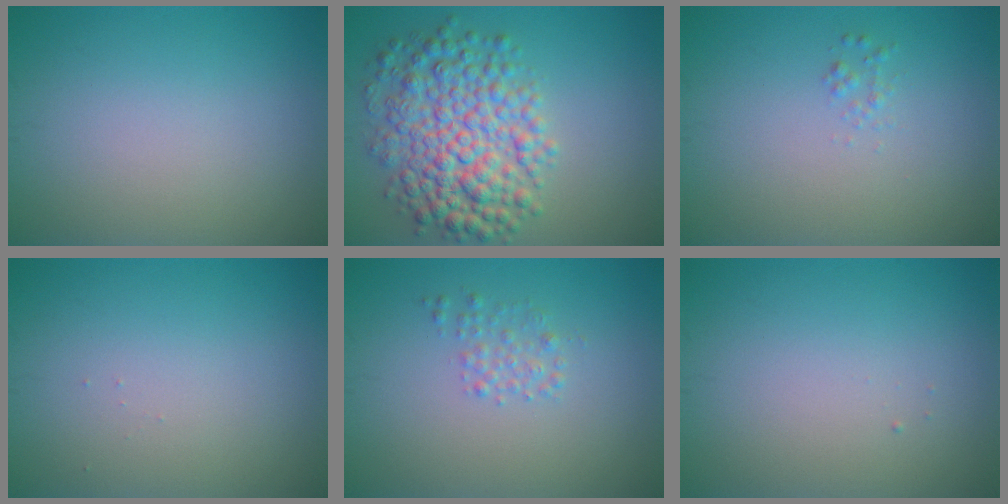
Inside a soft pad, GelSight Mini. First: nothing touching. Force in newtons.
{"total": 7.7, "press": 7.7, "slide": 0.1}
{"total": 0.7, "press": 0.7, "slide": 0.0}
{"total": 0.0}
{"total": 1.4, "press": 1.4, "slide": 0.1}
{"total": 0.0}